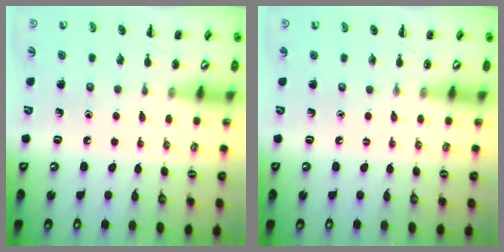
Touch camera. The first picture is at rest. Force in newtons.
{"total": 0.0}